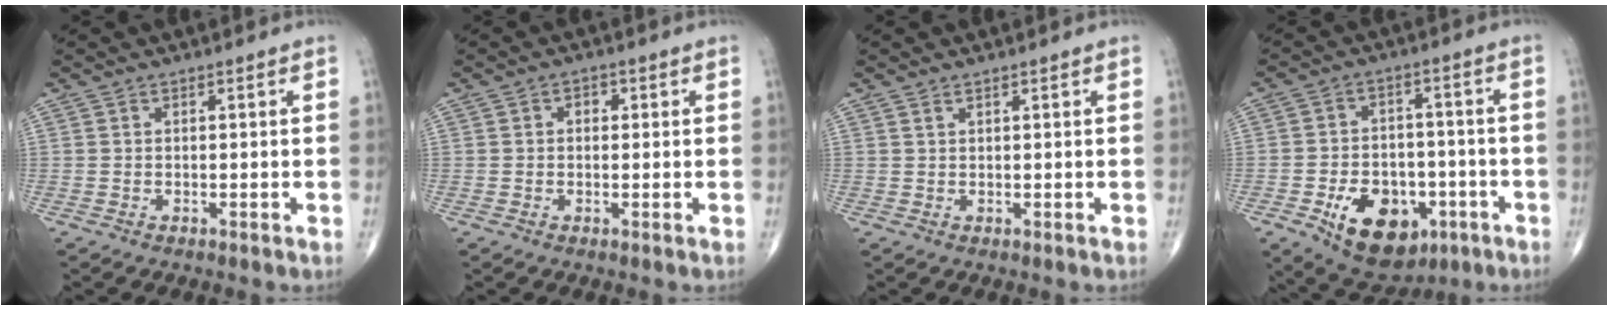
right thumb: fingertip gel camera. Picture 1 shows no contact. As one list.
[{"total": 1.9, "force": [0.4, 1.4, 1.2], "torque": [-0.007, 0.003, 0.002]}, {"total": 0.7, "force": [0.6, 0.1, 0.3], "torque": [-0.007, -0.001, 0.012]}, {"total": 14.8, "force": [-6.2, 9.6, 9.4], "torque": [-0.109, 0.023, -0.085]}]